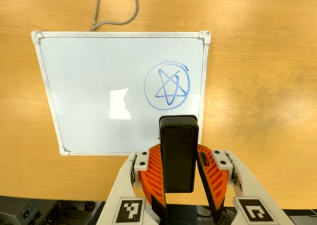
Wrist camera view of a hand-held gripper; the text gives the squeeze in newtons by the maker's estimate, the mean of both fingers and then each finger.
{"total": 5.8, "left": 5.2, "right": 6.4}